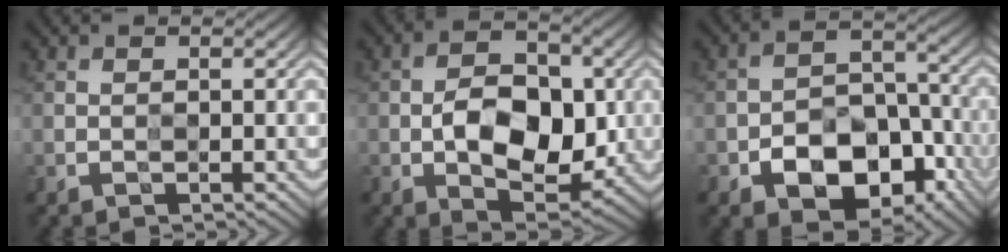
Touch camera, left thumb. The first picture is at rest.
{"total": 10.2, "force": [-1.2, 6.0, 8.2], "torque": [-0.140, -0.005, -0.020]}
{"total": 11.6, "force": [-5.6, 7.1, 7.2], "torque": [-0.117, -0.016, -0.087]}